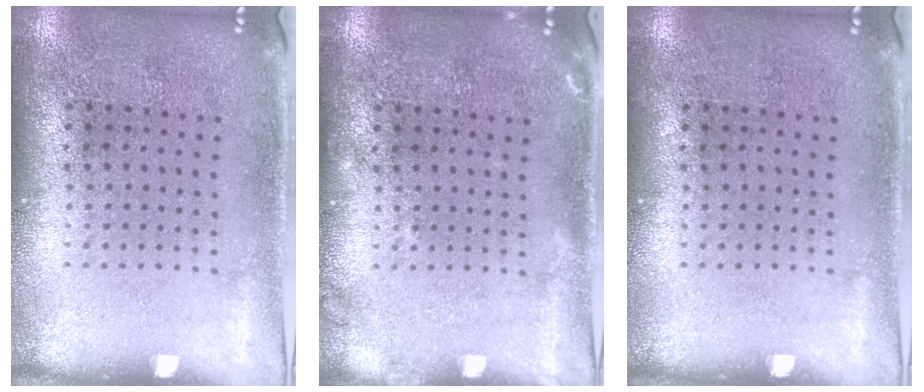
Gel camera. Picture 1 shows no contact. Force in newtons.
{"total": 1.0, "press": 1.0, "slide": 0.3}
{"total": 0.0}